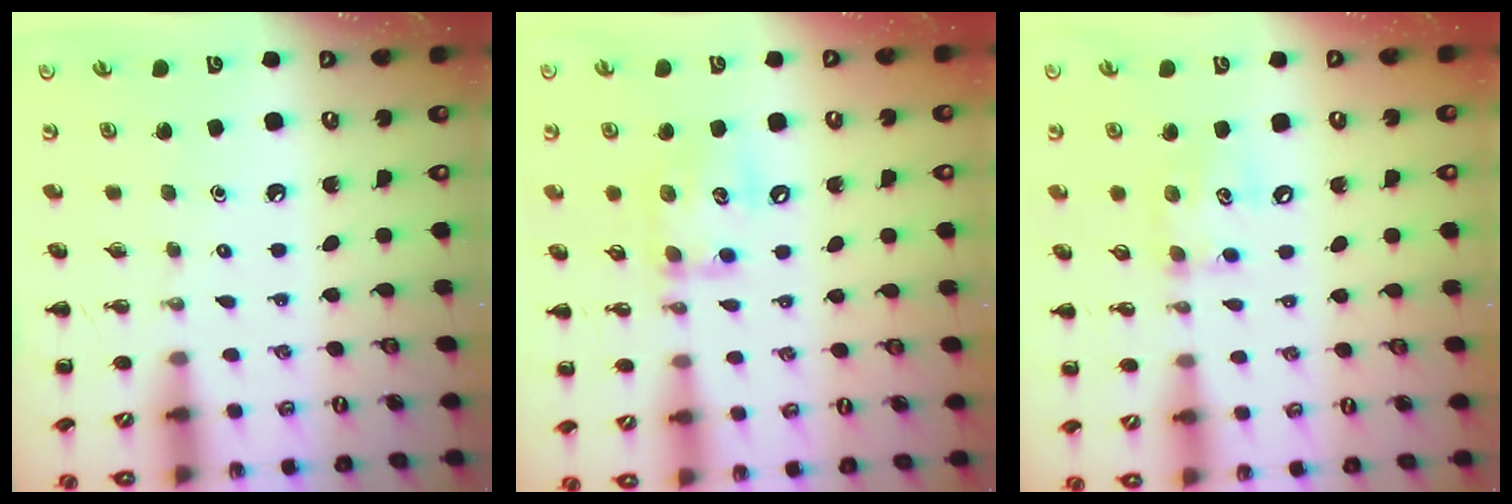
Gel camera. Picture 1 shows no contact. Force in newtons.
{"total": 12.3, "press": 12.2, "slide": 1.9}
{"total": 8.2, "press": 8.2, "slide": 0.9}